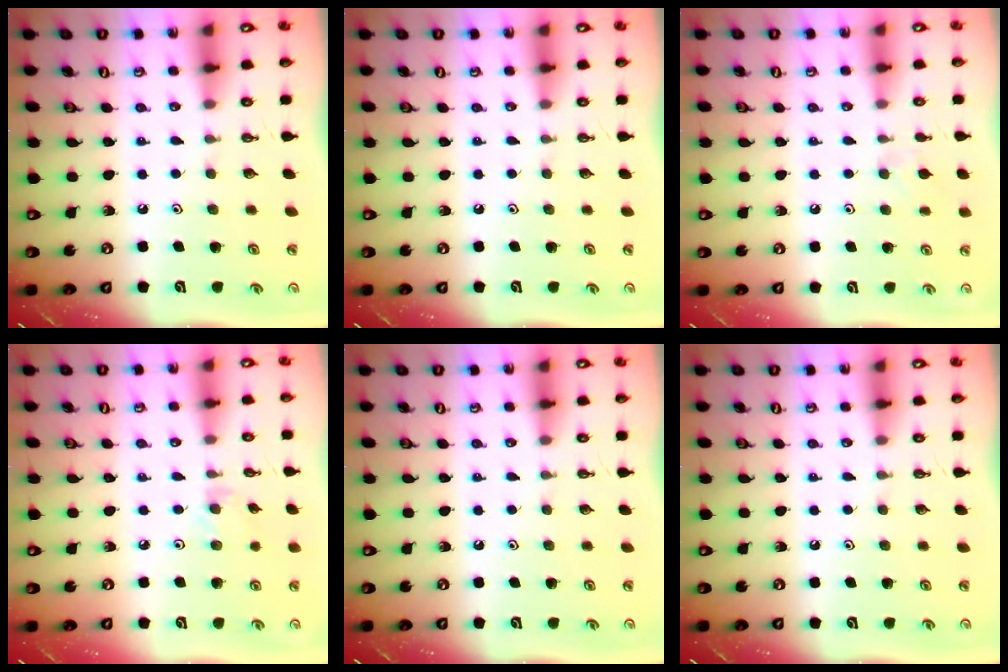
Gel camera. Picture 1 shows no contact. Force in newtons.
{"total": 0.0}
{"total": 4.7, "press": 4.7, "slide": 0.7}
{"total": 2.3, "press": 2.3, "slide": 0.4}
{"total": 0.0}
{"total": 0.0}